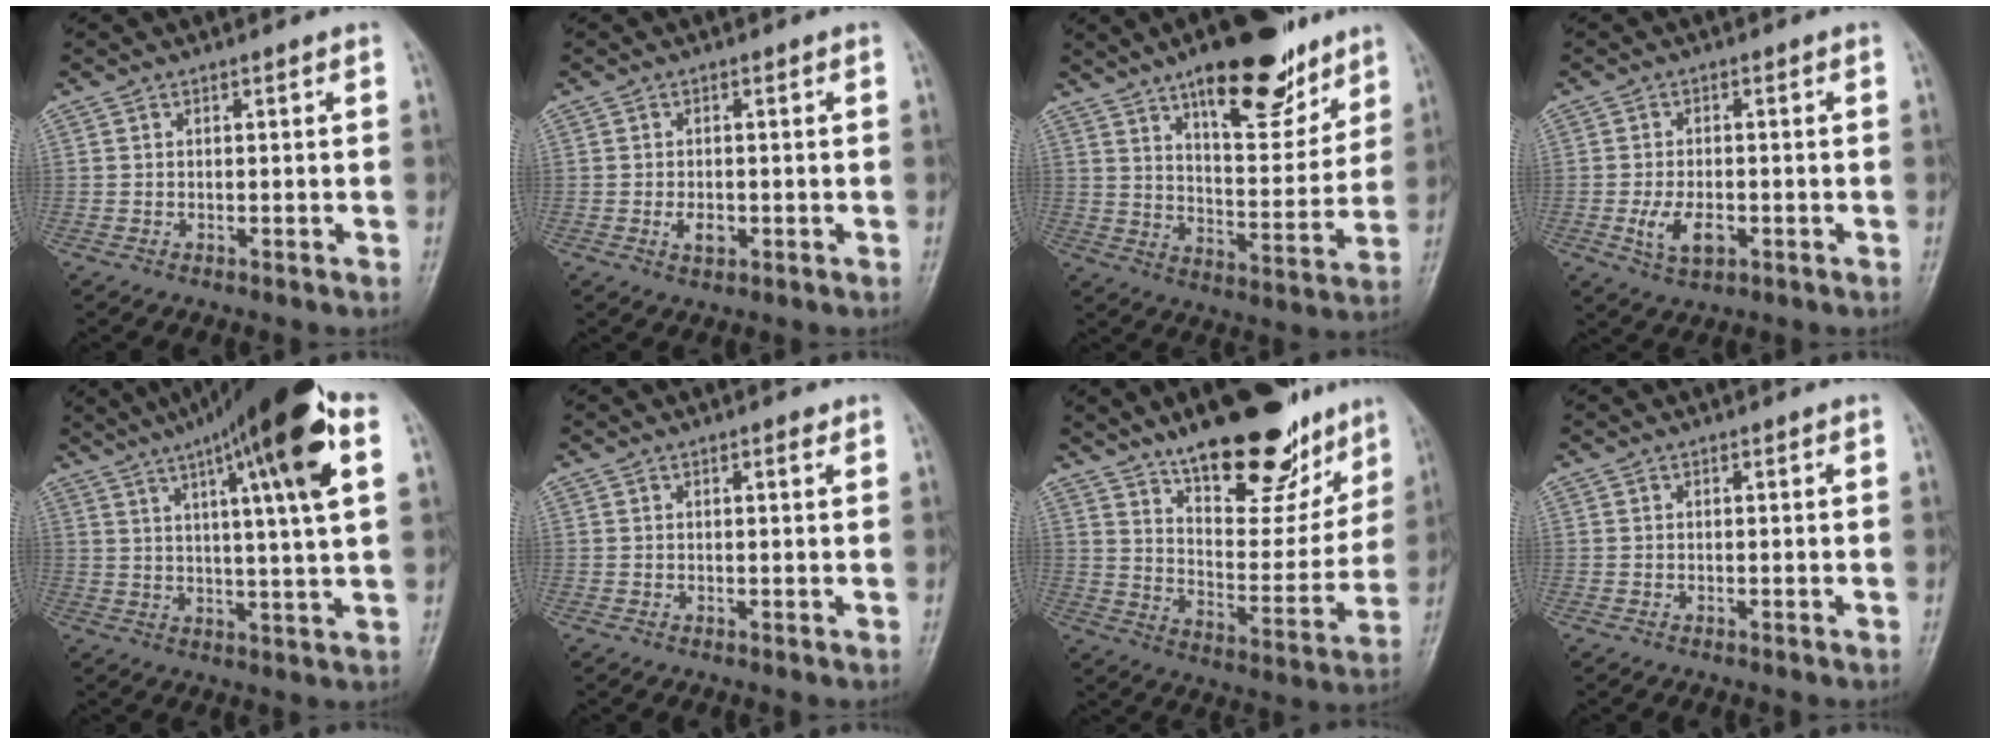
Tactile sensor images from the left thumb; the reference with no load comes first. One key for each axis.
{"total": 2.6, "fx": -0.7, "fy": 1.7, "fz": 1.9, "tx": -0.031, "ty": 0.000, "tz": -0.010}
{"total": 18.9, "fx": 12.3, "fy": 7.1, "fz": 12.4, "tx": -0.136, "ty": -0.069, "tz": 0.193}
{"total": 5.6, "fx": -1.6, "fy": 3.2, "fz": 4.3, "tx": -0.080, "ty": 0.000, "tz": -0.026}
{"total": 20.4, "fx": 9.2, "fy": 2.6, "fz": 18.0, "tx": -0.273, "ty": 0.002, "tz": 0.134}
{"total": 1.2, "fx": 0.7, "fy": 0.4, "fz": 0.8, "tx": -0.010, "ty": -0.002, "tz": 0.008}
{"total": 23.1, "fx": 15.8, "fy": 9.2, "fz": 14.1, "tx": -0.153, "ty": -0.080, "tz": 0.242}
{"total": 0.0}